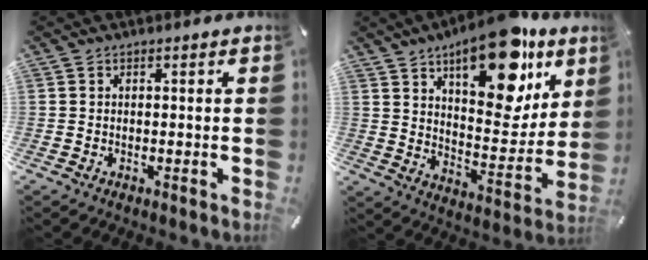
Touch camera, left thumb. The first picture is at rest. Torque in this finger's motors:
{"motor_torque": [2.93, 2.08, 1.03, -0.12, 0.22]}